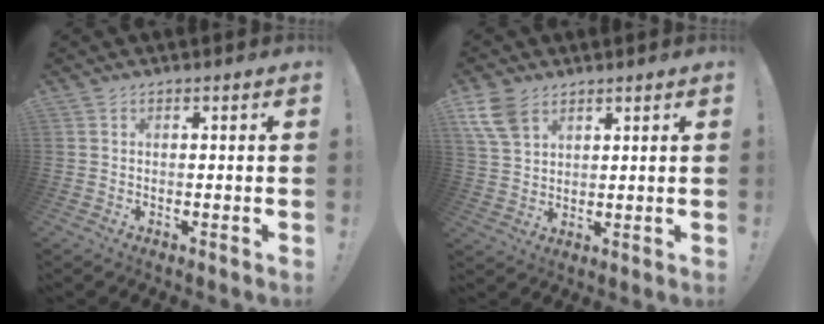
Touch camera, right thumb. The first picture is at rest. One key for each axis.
{"total": 8.5, "fx": 5.0, "fy": 5.1, "fz": 4.7, "tx": -0.093, "ty": -0.013, "tz": 0.099}